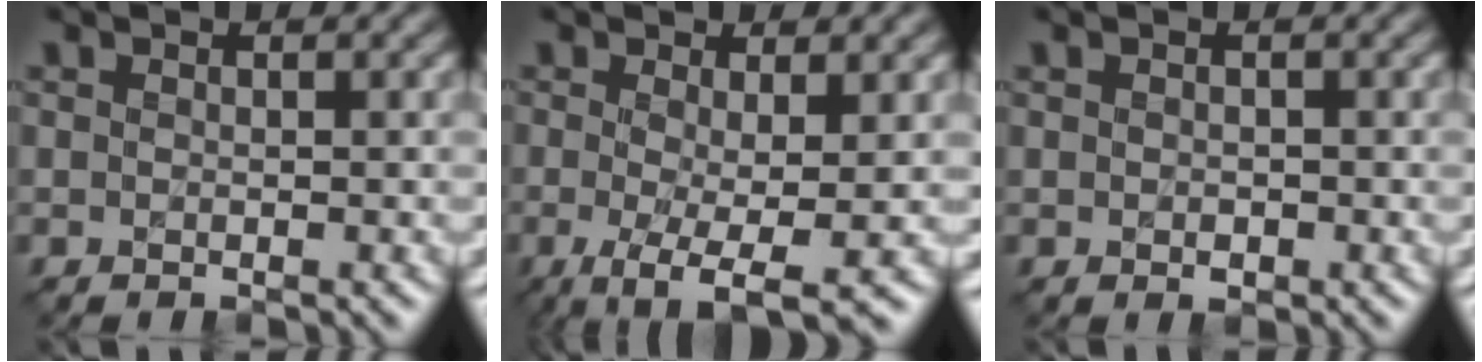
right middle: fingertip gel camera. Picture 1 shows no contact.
{"total": 4.6, "force": [-0.6, 0.9, 4.5], "torque": [-0.083, -0.010, -0.013]}
{"total": 0.6, "force": [0.4, 0.5, 0.3], "torque": [-0.005, -0.001, 0.004]}